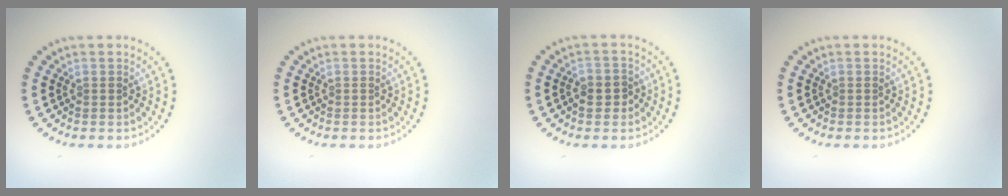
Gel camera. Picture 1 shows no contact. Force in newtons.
{"total": 0.0}
{"total": 2.2, "press": 2.1, "slide": 0.7}
{"total": 0.0}